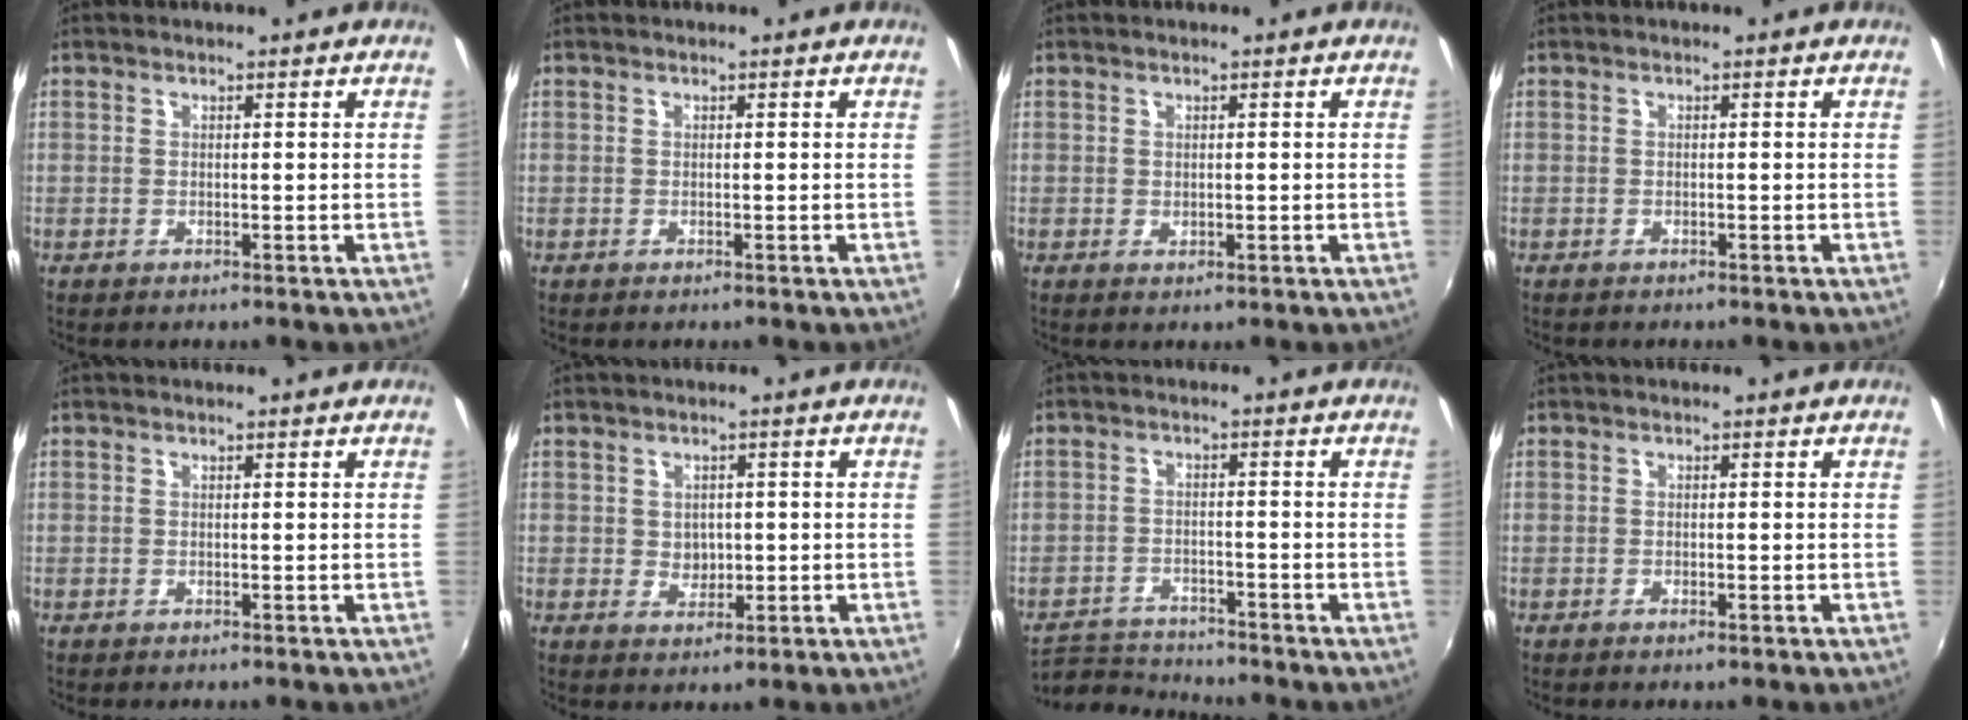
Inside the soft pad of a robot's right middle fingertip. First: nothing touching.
{"total": 0.0}
{"total": 0.5, "force": [0.0, 0.5, 0.3], "torque": [-0.002, -0.001, 0.000]}
{"total": 0.6, "force": [-0.5, 0.2, 0.1], "torque": [-0.002, -0.002, -0.010]}
{"total": 0.0}
{"total": 3.1, "force": [0.0, 2.8, 1.4], "torque": [-0.021, 0.001, 0.001]}
{"total": 6.9, "force": [-6.7, 1.4, 0.3], "torque": [-0.027, 0.010, -0.121]}
{"total": 0.7, "force": [-0.5, 0.2, 0.5], "torque": [-0.008, -0.001, -0.008]}